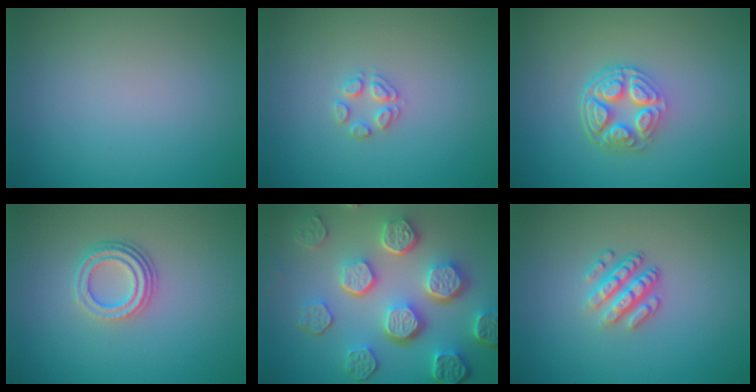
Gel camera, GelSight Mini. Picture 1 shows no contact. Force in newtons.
{"total": 1.7, "press": 1.6, "slide": 0.2}
{"total": 5.2, "press": 3.7, "slide": 3.6}
{"total": 3.5, "press": 2.5, "slide": 2.4}
{"total": 8.4, "press": 6.1, "slide": 5.8}
{"total": 3.4, "press": 2.5, "slide": 2.2}